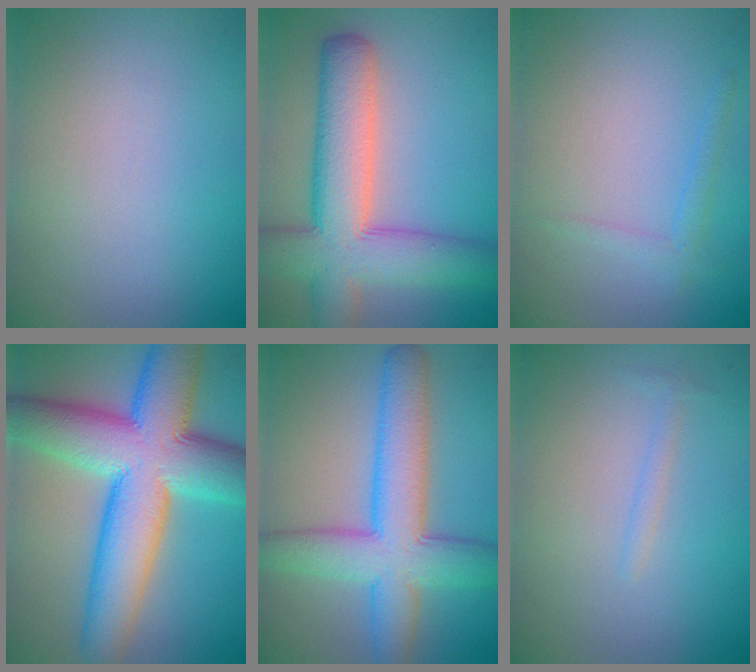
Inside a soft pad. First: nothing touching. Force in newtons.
{"total": 9.4, "press": 9.4, "slide": 0.4}
{"total": 1.2, "press": 1.2, "slide": 0.1}
{"total": 13.0, "press": 13.0, "slide": 0.2}
{"total": 8.1, "press": 8.1, "slide": 0.1}
{"total": 0.8, "press": 0.8, "slide": 0.0}